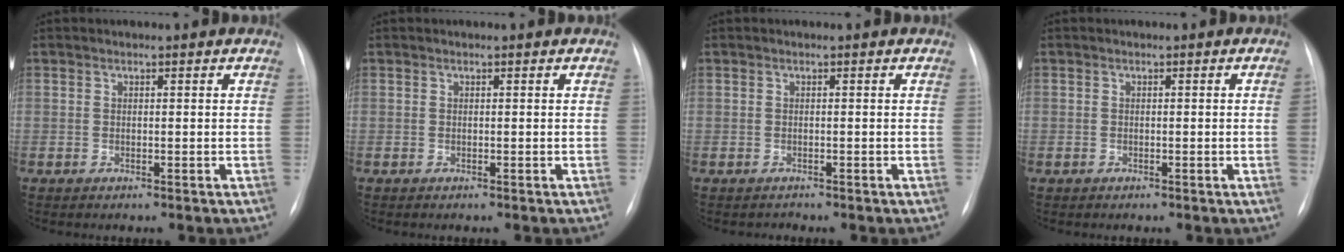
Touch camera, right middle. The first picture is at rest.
{"total": 0.0}
{"total": 0.5, "force": [-0.4, 0.1, -0.2], "torque": [0.001, -0.003, -0.007]}
{"total": 1.0, "force": [-0.2, -0.4, 0.9], "torque": [-0.012, -0.001, -0.001]}